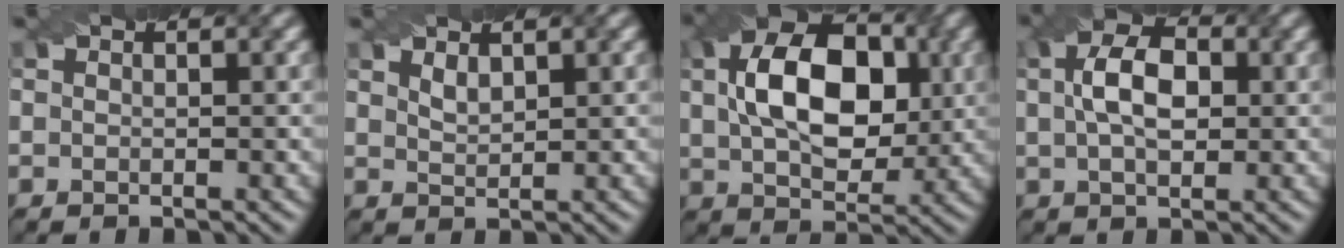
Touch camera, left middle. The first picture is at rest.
{"total": 1.3, "force": [1.0, 0.5, 0.7], "torque": [-0.018, -0.001, 0.023]}
{"total": 10.9, "force": [1.8, 6.7, 8.4], "torque": [-0.147, 0.011, 0.029]}
{"total": 5.3, "force": [0.9, 3.1, 4.3], "torque": [-0.080, 0.011, 0.009]}